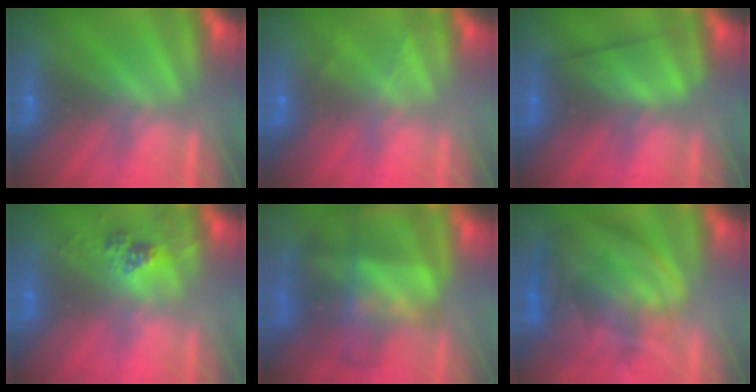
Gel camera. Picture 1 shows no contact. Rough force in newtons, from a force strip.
{"total": 2.2}
{"total": 2.6}
{"total": 2.4}
{"total": 7.9}
{"total": 9.3}